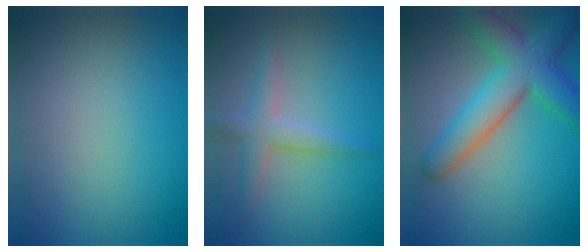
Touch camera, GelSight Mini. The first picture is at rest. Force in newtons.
{"total": 2.9, "press": 2.9, "slide": 0.2}
{"total": 7.5, "press": 7.5, "slide": 0.2}